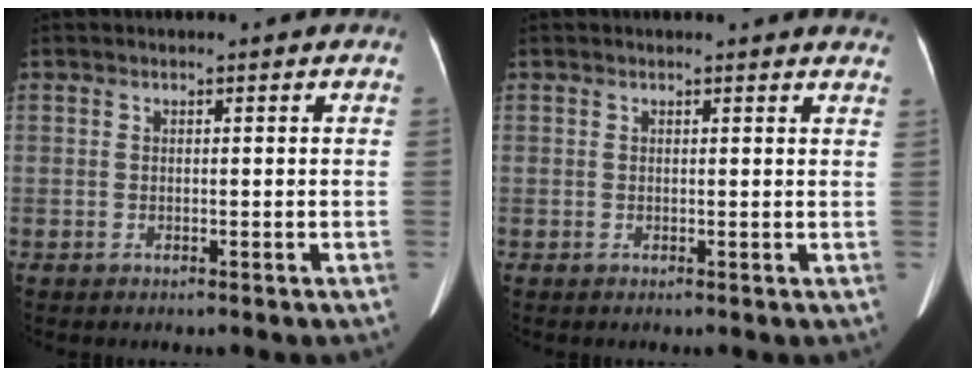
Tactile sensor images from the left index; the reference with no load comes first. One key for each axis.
{"total": 4.2, "fx": 4.2, "fy": 0.4, "fz": 0.7, "tx": -0.005, "ty": -0.011, "tz": 0.021}